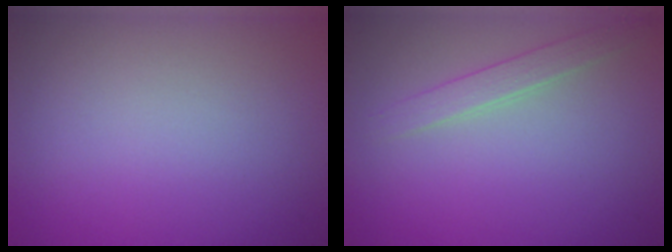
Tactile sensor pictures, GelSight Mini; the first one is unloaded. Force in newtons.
{"total": 1.7, "press": 1.7, "slide": 0.1}